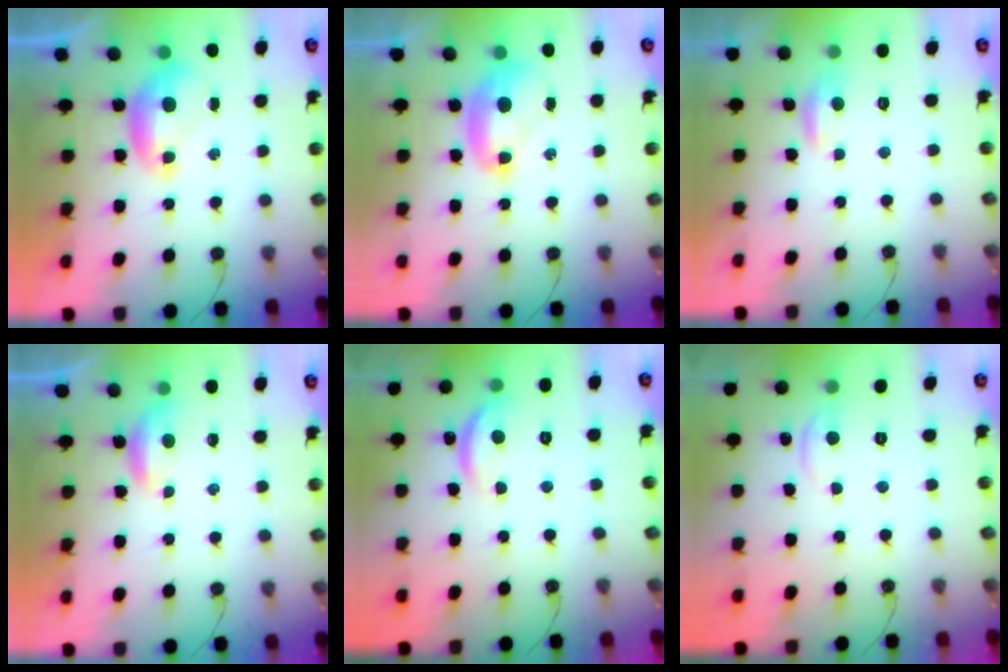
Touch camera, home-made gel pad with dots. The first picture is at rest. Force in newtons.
{"total": 2.0, "press": 2.0, "slide": 0.0}
{"total": 1.3, "press": 1.2, "slide": 0.5}
{"total": 1.5, "press": 1.4, "slide": 0.4}
{"total": 5.3, "press": 5.3, "slide": 0.5}
{"total": 1.3, "press": 1.2, "slide": 0.2}